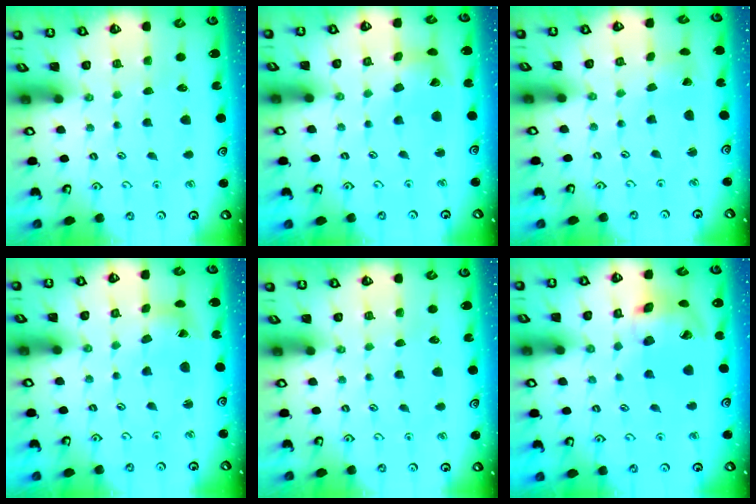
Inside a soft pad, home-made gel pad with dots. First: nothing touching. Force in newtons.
{"total": 6.7, "press": 6.6, "slide": 0.9}
{"total": 0.6, "press": 0.6, "slide": 0.0}
{"total": 4.7, "press": 4.6, "slide": 0.4}
{"total": 0.0}
{"total": 15.7, "press": 15.5, "slide": 2.4}